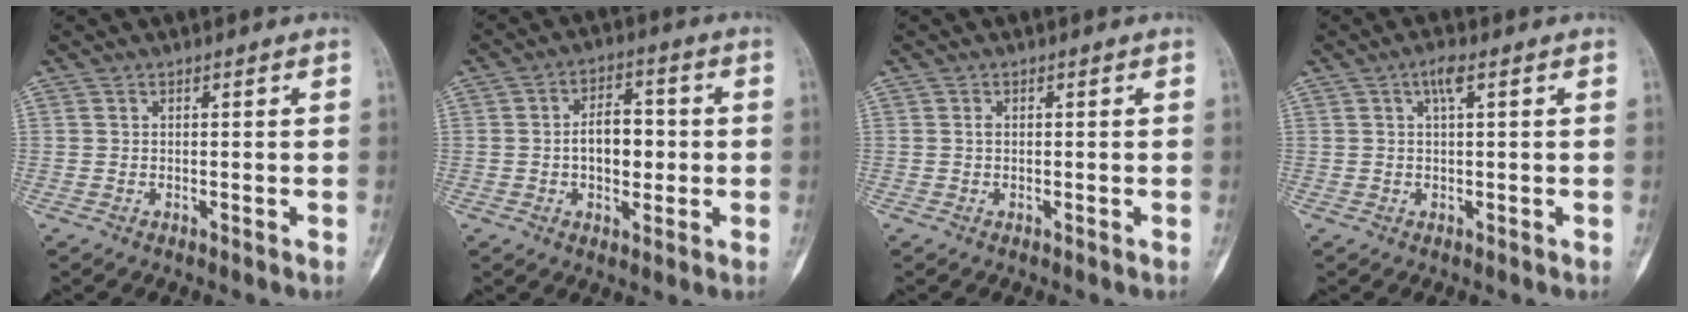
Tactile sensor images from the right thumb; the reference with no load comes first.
{"total": 8.2, "force": [-0.3, 5.1, 6.5], "torque": [-0.074, 0.015, -0.007]}
{"total": 0.5, "force": [0.0, 0.3, 0.4], "torque": [-0.009, 0.001, -0.001]}
{"total": 2.5, "force": [1.0, 0.3, 2.3], "torque": [-0.051, 0.008, 0.019]}